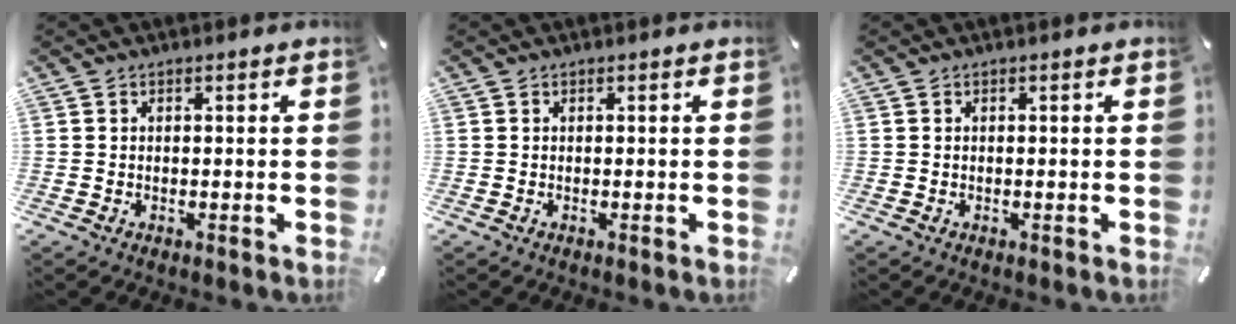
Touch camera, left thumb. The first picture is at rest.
{"total": 0.0}
{"total": 0.0}